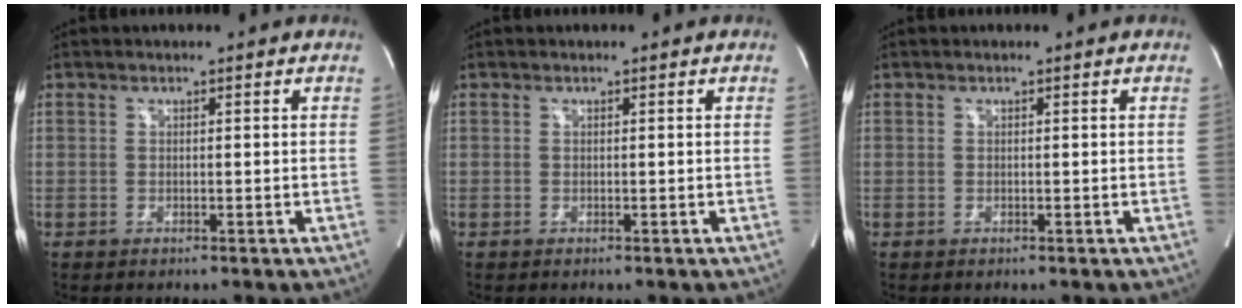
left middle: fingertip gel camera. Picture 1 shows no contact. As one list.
[{"total": 0.0}, {"total": 0.0}]